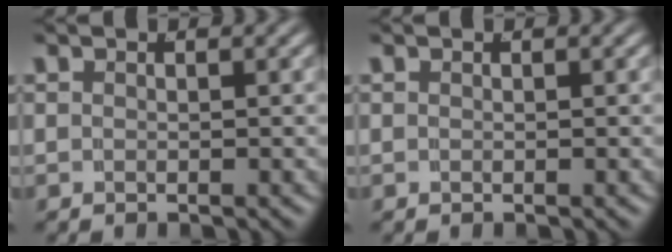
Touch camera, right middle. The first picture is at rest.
{"total": 0.0}